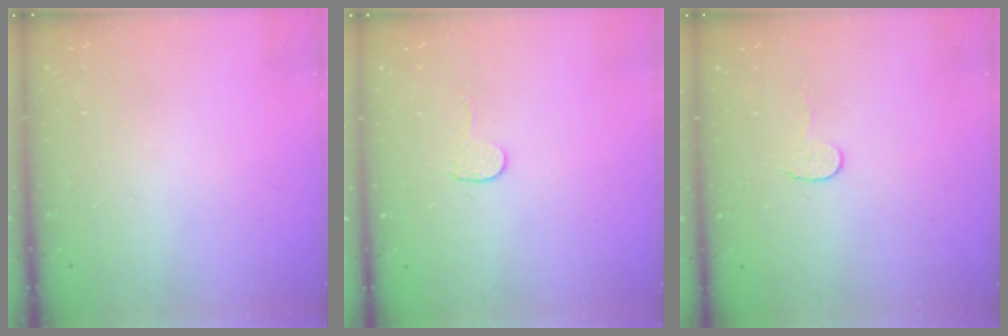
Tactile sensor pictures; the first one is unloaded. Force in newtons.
{"total": 2.7, "press": 2.7, "slide": 0.2}
{"total": 5.0, "press": 5.0, "slide": 0.4}